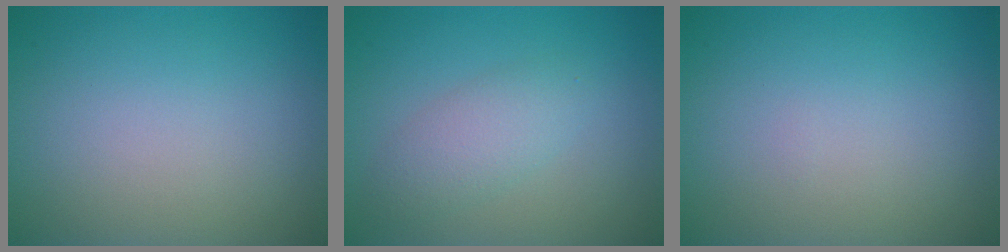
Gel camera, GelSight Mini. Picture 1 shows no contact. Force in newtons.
{"total": 2.7, "press": 2.7, "slide": 0.0}
{"total": 0.0}